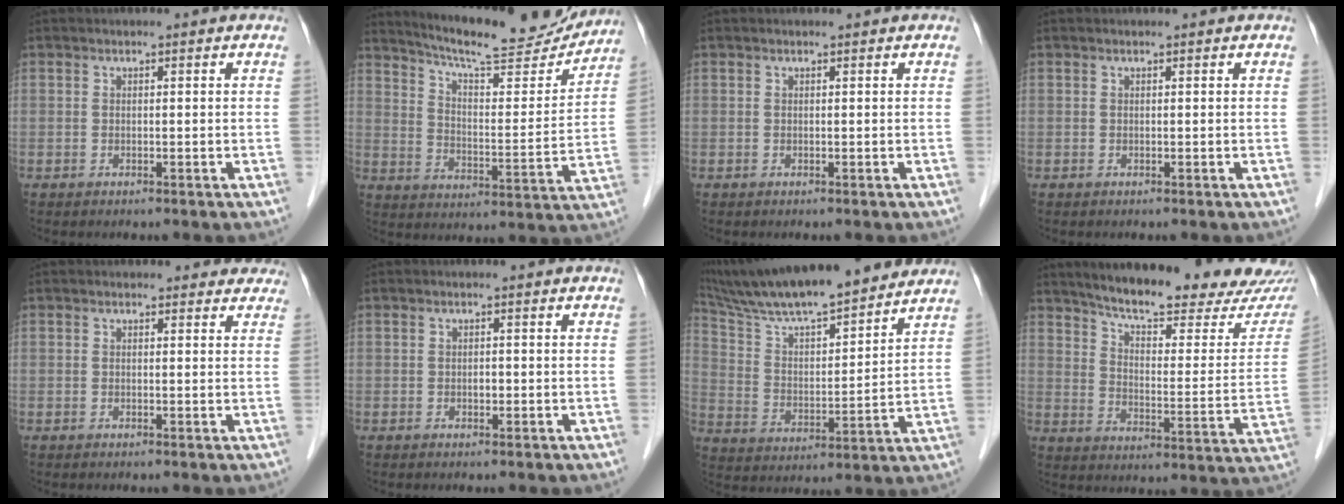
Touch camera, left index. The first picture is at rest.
{"total": 18.8, "force": [17.5, 2.1, 6.3], "torque": [-0.102, -0.031, 0.245]}
{"total": 0.0}
{"total": 0.0}
{"total": 4.4, "force": [4.0, 1.7, 0.3], "torque": [0.018, -0.004, 0.024]}
{"total": 0.7, "force": [-0.2, 0.5, 0.5], "torque": [-0.009, 0.000, -0.005]}
{"total": 19.2, "force": [16.7, 2.2, 9.2], "torque": [-0.162, 0.019, 0.276]}
{"total": 23.2, "force": [20.3, 3.6, 10.6], "torque": [-0.148, -0.044, 0.261]}